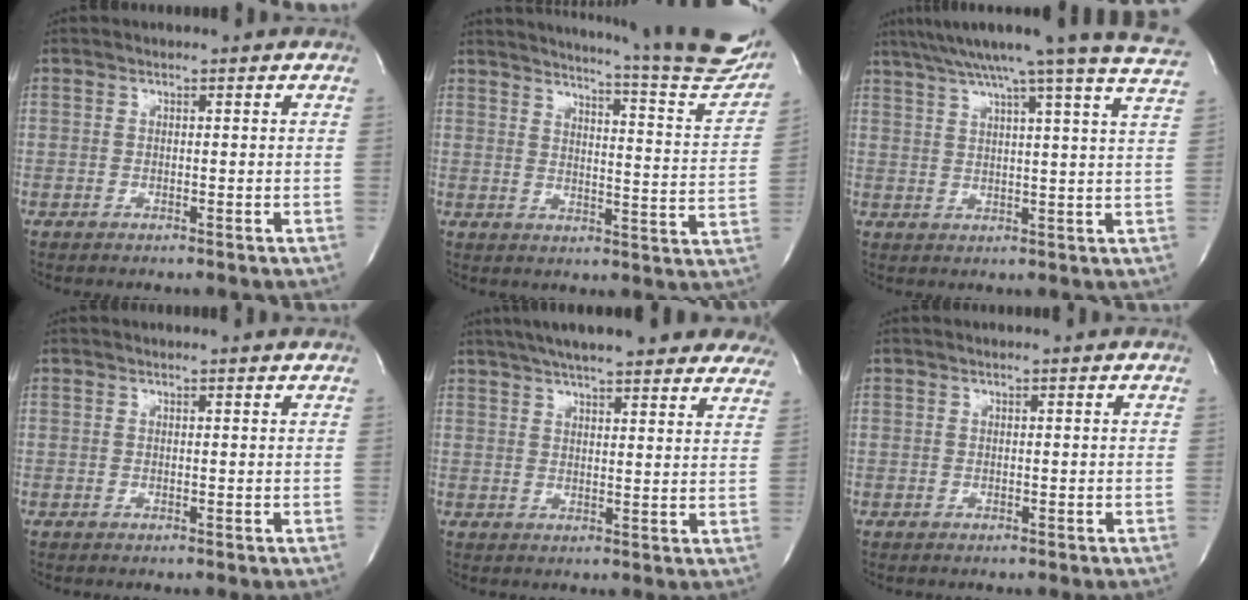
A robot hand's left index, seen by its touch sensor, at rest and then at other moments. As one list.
[{"total": 23.1, "force": [20.8, 1.0, 10.0], "torque": [-0.144, -0.089, 0.242]}, {"total": 22.4, "force": [19.5, -2.0, 10.8], "torque": [-0.183, -0.036, 0.249]}, {"total": 2.0, "force": [1.9, -0.4, 0.5], "torque": [-0.016, 0.001, 0.020]}, {"total": 26.0, "force": [22.3, 4.6, 12.6], "torque": [-0.201, 0.005, 0.271]}, {"total": 1.0, "force": [0.9, -0.2, 0.4], "torque": [-0.012, 0.005, 0.016]}]